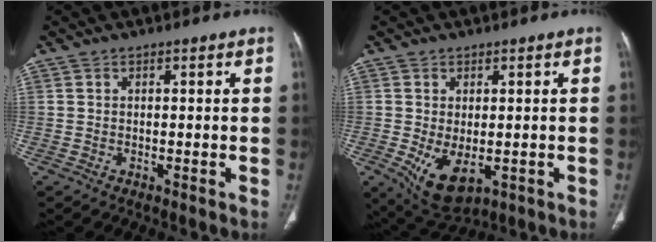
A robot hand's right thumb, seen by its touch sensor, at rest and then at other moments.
{"total": 8.1, "force": [-2.0, 4.5, 6.4], "torque": [-0.106, -0.013, -0.014]}